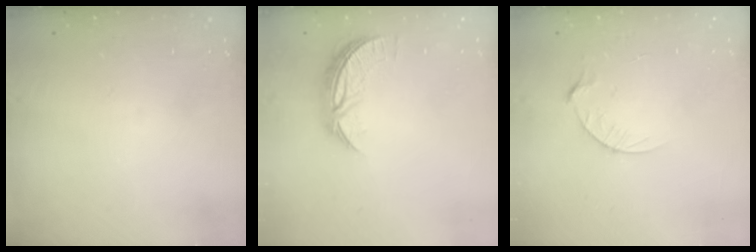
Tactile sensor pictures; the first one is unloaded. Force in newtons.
{"total": 7.6, "press": 7.6, "slide": 0.1}
{"total": 4.4, "press": 4.4, "slide": 0.6}